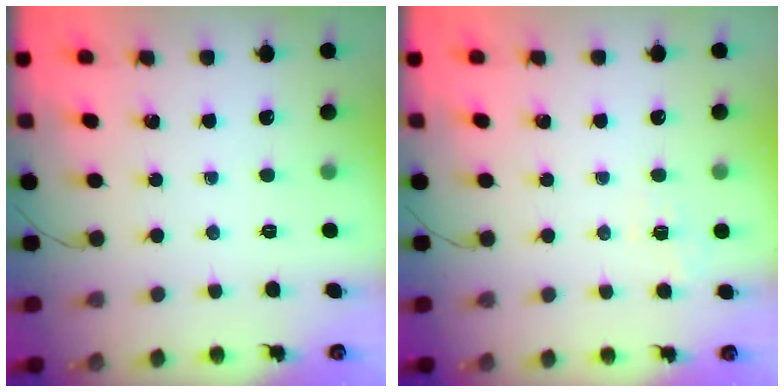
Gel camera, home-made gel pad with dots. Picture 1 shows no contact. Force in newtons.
{"total": 1.4, "press": 0.2, "slide": 1.4}